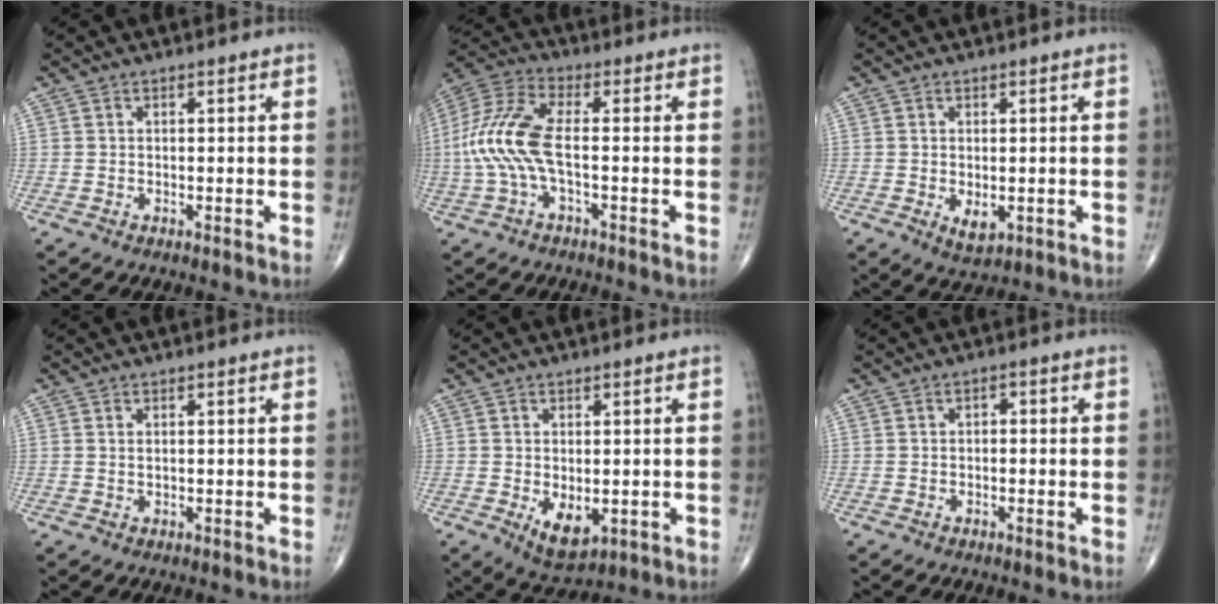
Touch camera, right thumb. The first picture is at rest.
{"total": 12.4, "force": [-1.4, 4.6, 11.4], "torque": [-0.274, 0.027, -0.032]}
{"total": 3.3, "force": [-0.6, 1.8, 2.7], "torque": [-0.036, -0.008, -0.001]}
{"total": 0.5, "force": [0.2, 0.2, 0.4], "torque": [-0.010, 0.001, 0.005]}
{"total": 6.0, "force": [-1.2, 3.3, 4.9], "torque": [-0.069, -0.012, -0.005]}
{"total": 1.1, "force": [-0.2, 0.8, 0.7], "torque": [-0.003, 0.004, -0.008]}